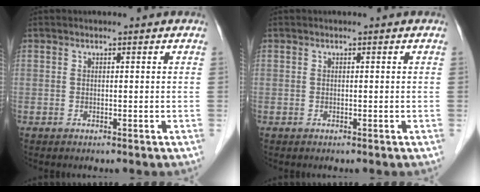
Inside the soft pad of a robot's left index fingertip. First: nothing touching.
{"total": 0.0}